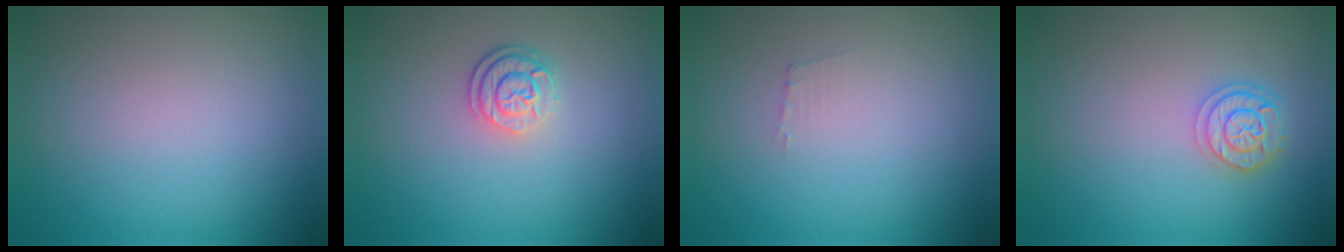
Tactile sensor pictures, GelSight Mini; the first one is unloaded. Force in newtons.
{"total": 2.6, "press": 2.0, "slide": 1.6}
{"total": 0.7, "press": 0.7, "slide": 0.1}
{"total": 2.6, "press": 2.4, "slide": 1.0}